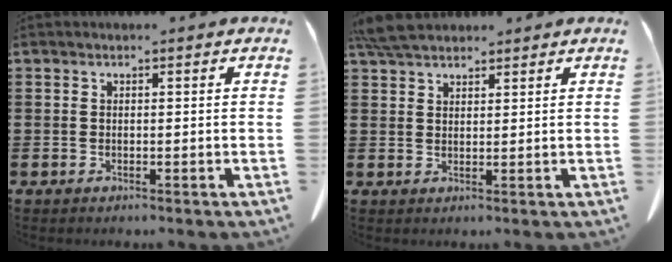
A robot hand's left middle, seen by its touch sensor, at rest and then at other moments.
{"total": 5.0, "force": [4.4, 1.3, 2.1], "torque": [-0.051, -0.005, 0.084]}